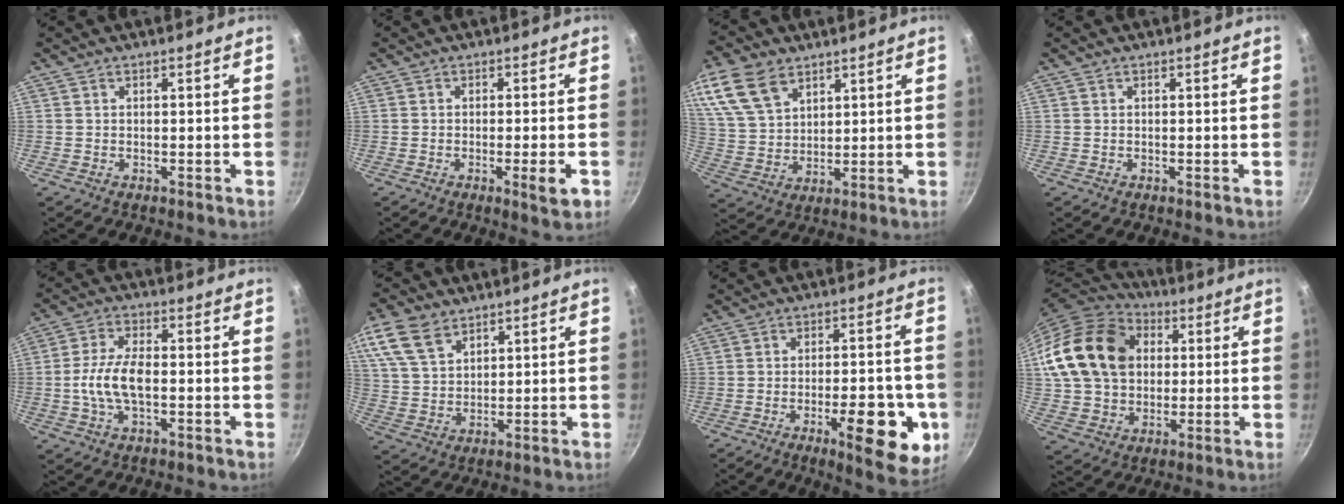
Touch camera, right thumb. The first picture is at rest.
{"total": 4.4, "force": [-1.6, 0.3, 4.1], "torque": [-0.061, 0.002, -0.025]}
{"total": 14.9, "force": [8.4, 9.4, 8.0], "torque": [-0.161, -0.010, 0.172]}
{"total": 0.0}
{"total": 8.3, "force": [-1.1, 3.8, 7.2], "torque": [-0.146, 0.018, -0.028]}
{"total": 11.7, "force": [7.0, 7.0, 6.3], "torque": [-0.123, -0.009, 0.142]}
{"total": 14.8, "force": [-4.9, 5.2, 12.9], "torque": [-0.140, 0.010, -0.066]}
{"total": 21.3, "force": [4.5, 16.2, 13.1], "torque": [-0.225, 0.023, 0.080]}